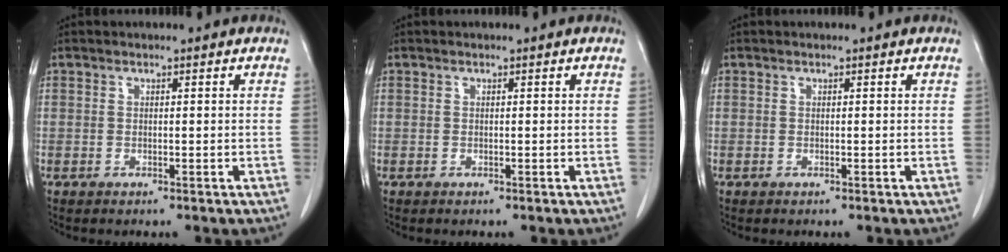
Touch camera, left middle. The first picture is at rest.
{"total": 0.0}
{"total": 0.0}